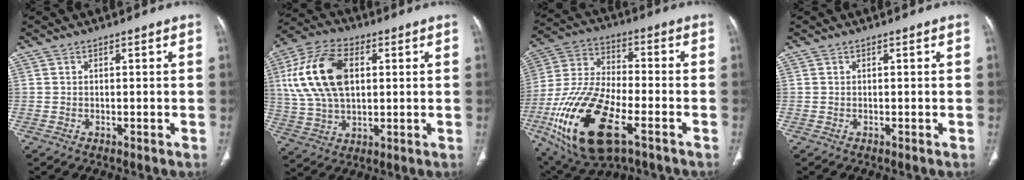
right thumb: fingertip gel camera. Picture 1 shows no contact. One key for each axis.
{"total": 17.4, "fx": 3.6, "fy": 10.5, "fz": 13.4, "tx": -0.260, "ty": 0.010, "tz": 0.067}
{"total": 23.9, "fx": -9.8, "fy": 10.9, "fz": 18.9, "tx": -0.399, "ty": 0.016, "tz": -0.168}
{"total": 0.0}